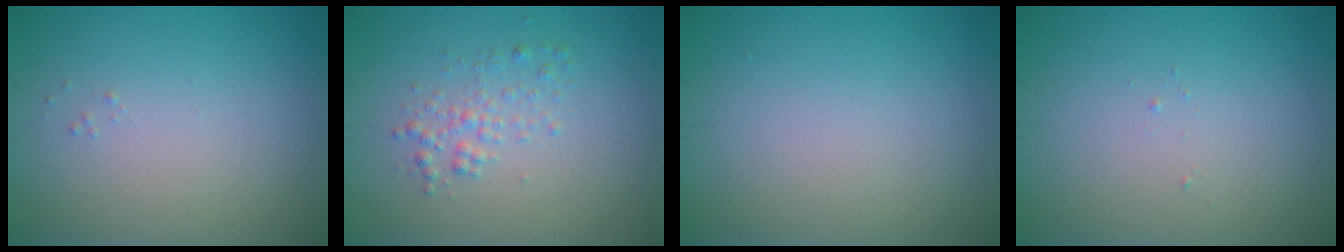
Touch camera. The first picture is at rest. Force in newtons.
{"total": 1.8, "press": 1.8, "slide": 0.0}
{"total": 0.0}
{"total": 0.0}